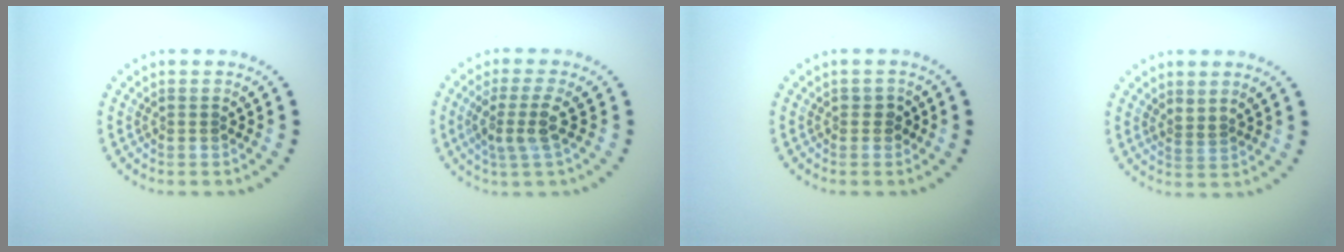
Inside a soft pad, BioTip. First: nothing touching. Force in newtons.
{"total": 2.7, "press": 2.1, "slide": 1.6}
{"total": 0.8, "press": 0.8, "slide": 0.2}
{"total": 0.8, "press": 0.4, "slide": 0.7}